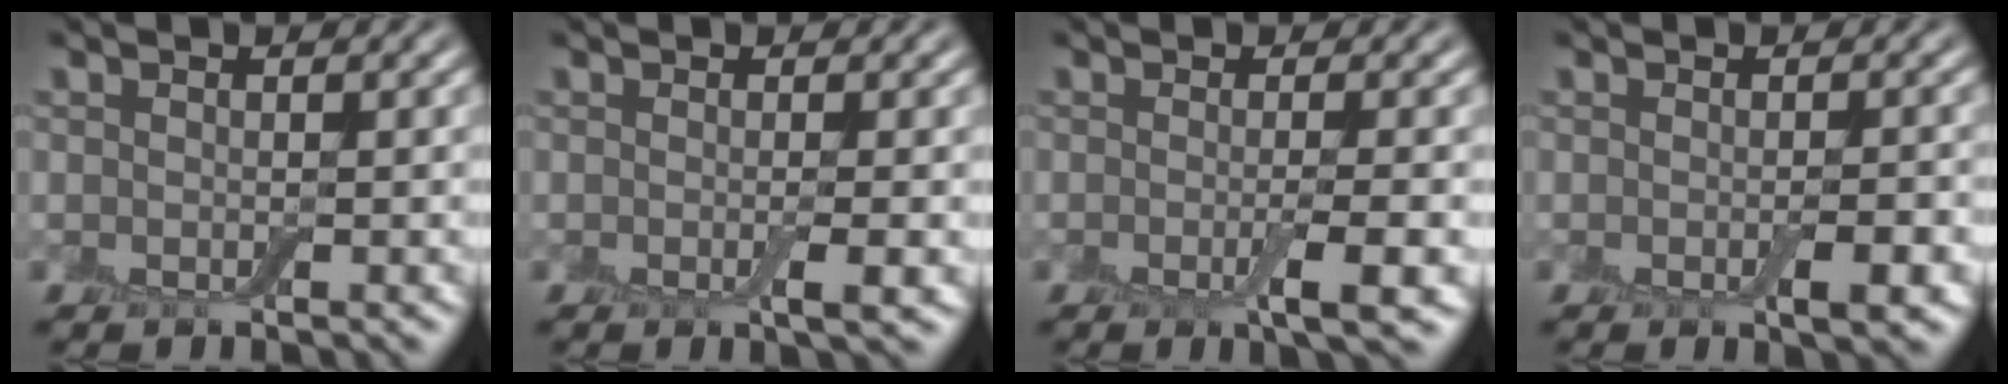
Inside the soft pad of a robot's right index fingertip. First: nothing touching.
{"total": 1.7, "force": [-0.2, 0.3, 1.6], "torque": [-0.025, -0.005, -0.006]}
{"total": 3.3, "force": [-0.8, 0.6, 3.2], "torque": [-0.049, -0.006, -0.016]}
{"total": 2.2, "force": [-0.7, 0.4, 2.0], "torque": [-0.029, -0.003, -0.010]}